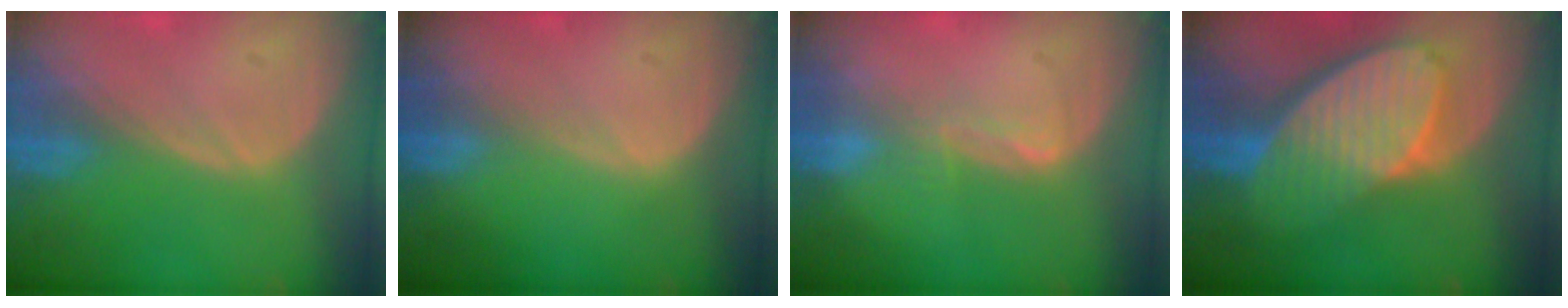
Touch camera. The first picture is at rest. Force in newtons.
{"total": 0.0}
{"total": 2.0, "press": 2.0, "slide": 0.3}
{"total": 10.2, "press": 9.0, "slide": 4.9}